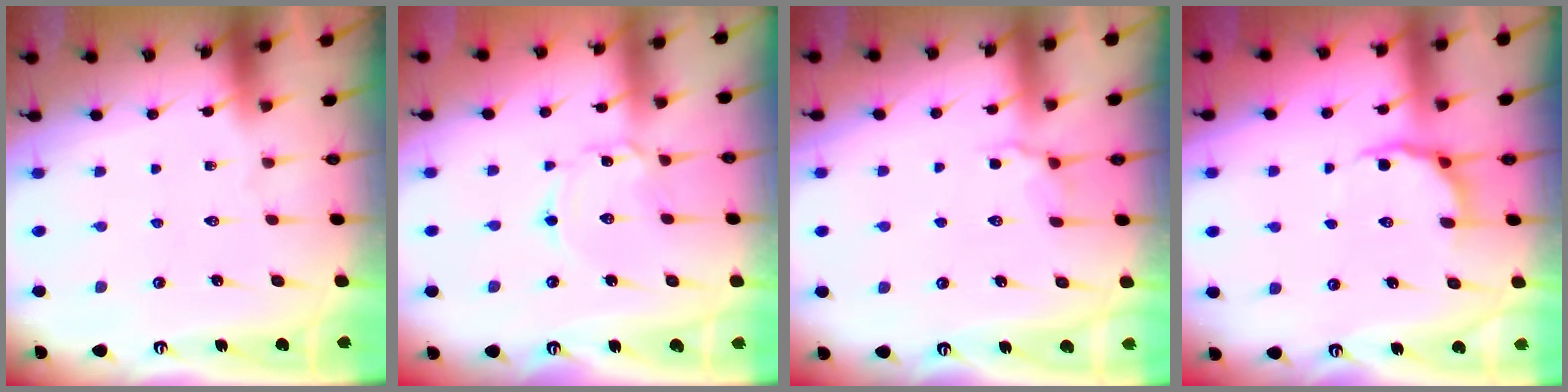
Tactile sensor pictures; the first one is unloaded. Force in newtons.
{"total": 2.0, "press": 2.0, "slide": 0.2}
{"total": 4.2, "press": 4.0, "slide": 1.4}
{"total": 5.1, "press": 4.6, "slide": 2.2}